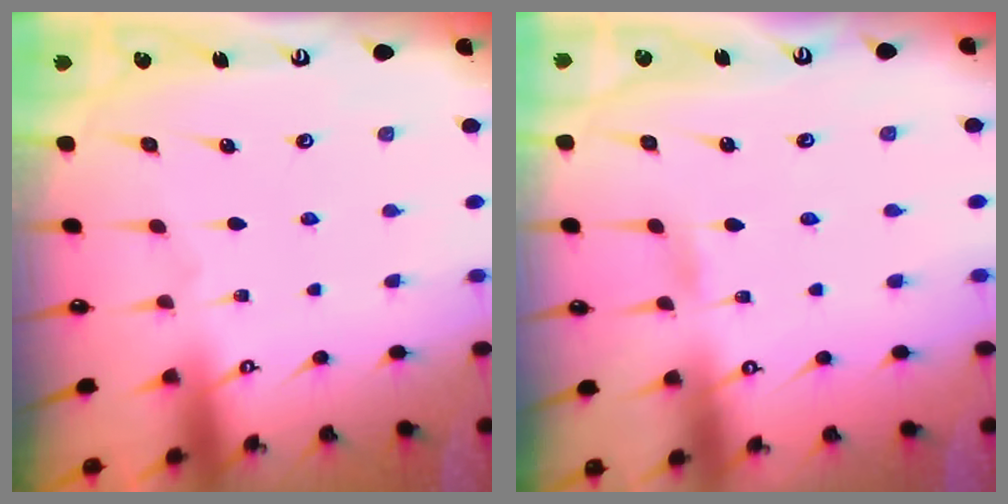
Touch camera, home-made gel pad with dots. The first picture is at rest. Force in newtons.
{"total": 1.2, "press": 1.1, "slide": 0.2}